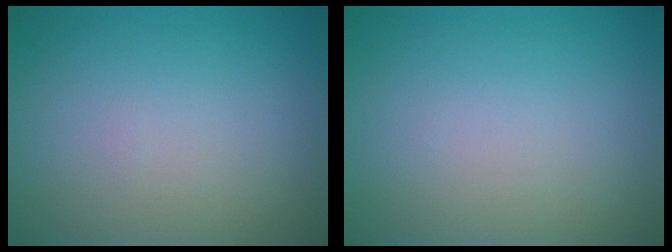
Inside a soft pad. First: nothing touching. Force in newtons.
{"total": 0.0}